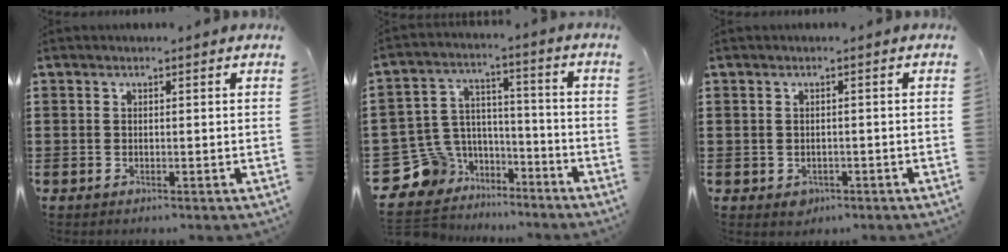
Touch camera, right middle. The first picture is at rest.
{"total": 9.2, "force": [-6.5, 6.3, 1.4], "torque": [-0.083, -0.005, -0.130]}
{"total": 1.1, "force": [-0.4, 0.9, 0.4], "torque": [-0.011, 0.003, -0.010]}